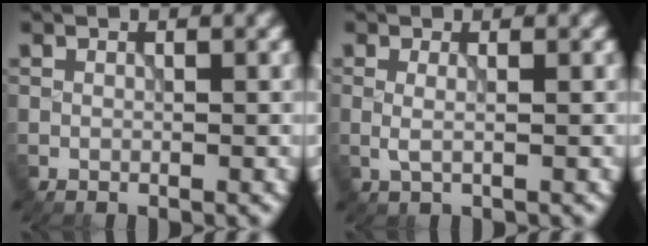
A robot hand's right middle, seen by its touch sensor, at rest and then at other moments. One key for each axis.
{"total": 1.1, "fx": 0.1, "fy": 0.3, "fz": 1.1, "tx": -0.022, "ty": -0.001, "tz": -0.002}